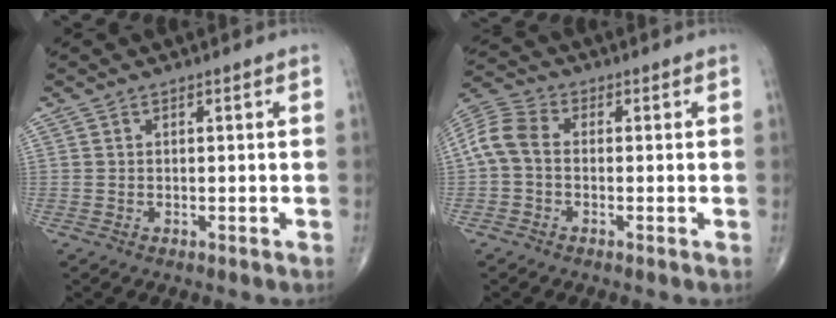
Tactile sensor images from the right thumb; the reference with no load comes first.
{"total": 7.0, "force": [-0.5, 4.7, 5.1], "torque": [-0.104, 0.020, -0.023]}